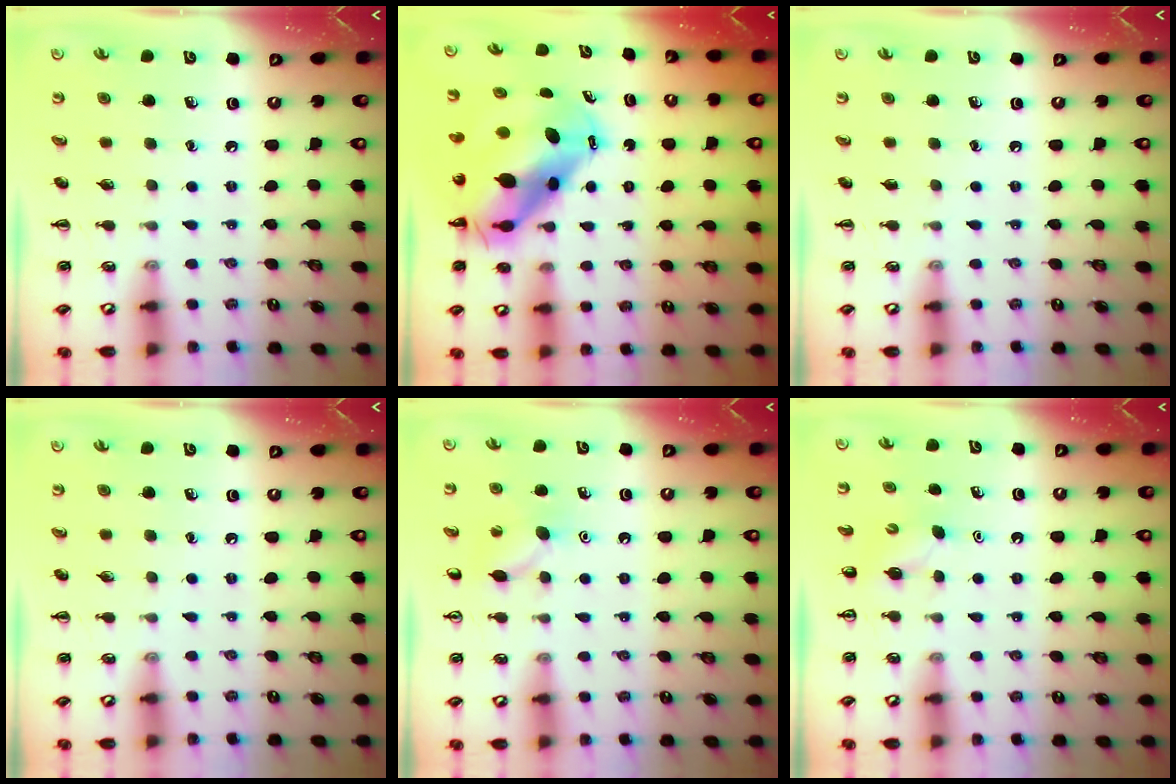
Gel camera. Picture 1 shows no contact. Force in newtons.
{"total": 11.1, "press": 10.7, "slide": 3.1}
{"total": 0.0}
{"total": 0.0}
{"total": 7.2, "press": 6.9, "slide": 2.0}
{"total": 2.3, "press": 2.2, "slide": 0.7}